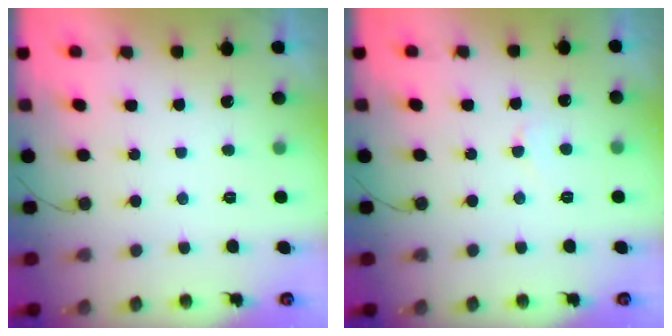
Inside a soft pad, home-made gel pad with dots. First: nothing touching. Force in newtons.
{"total": 3.5, "press": 3.4, "slide": 0.4}